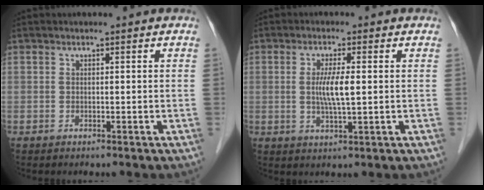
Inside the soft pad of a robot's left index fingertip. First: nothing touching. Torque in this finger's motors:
{"motor_torque": [0.90, 0.42, 0.19, 0.06]}